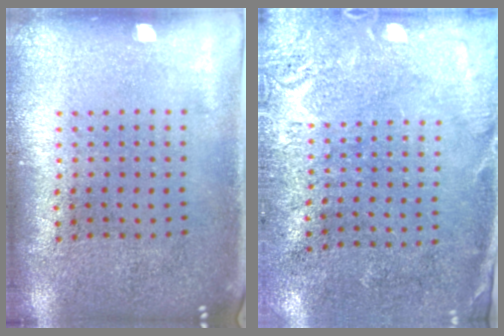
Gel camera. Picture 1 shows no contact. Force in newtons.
{"total": 2.6, "press": 2.4, "slide": 1.1}